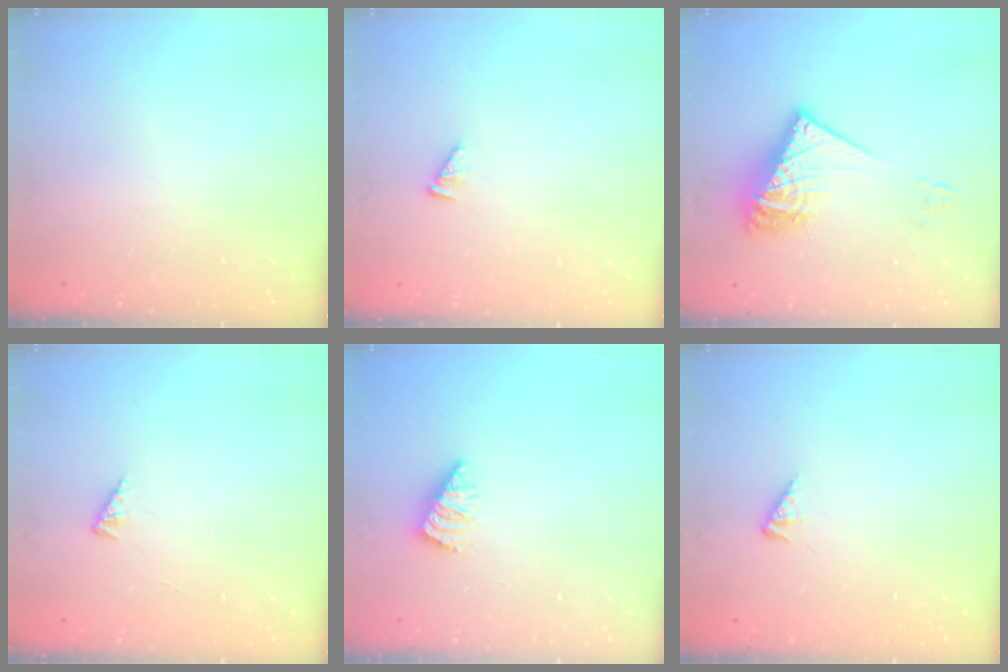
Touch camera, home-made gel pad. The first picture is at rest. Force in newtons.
{"total": 2.2, "press": 2.1, "slide": 0.4}
{"total": 15.1, "press": 15.0, "slide": 1.6}
{"total": 1.4, "press": 1.3, "slide": 0.3}
{"total": 0.7, "press": 0.7, "slide": 0.2}
{"total": 2.1, "press": 2.1, "slide": 0.4}